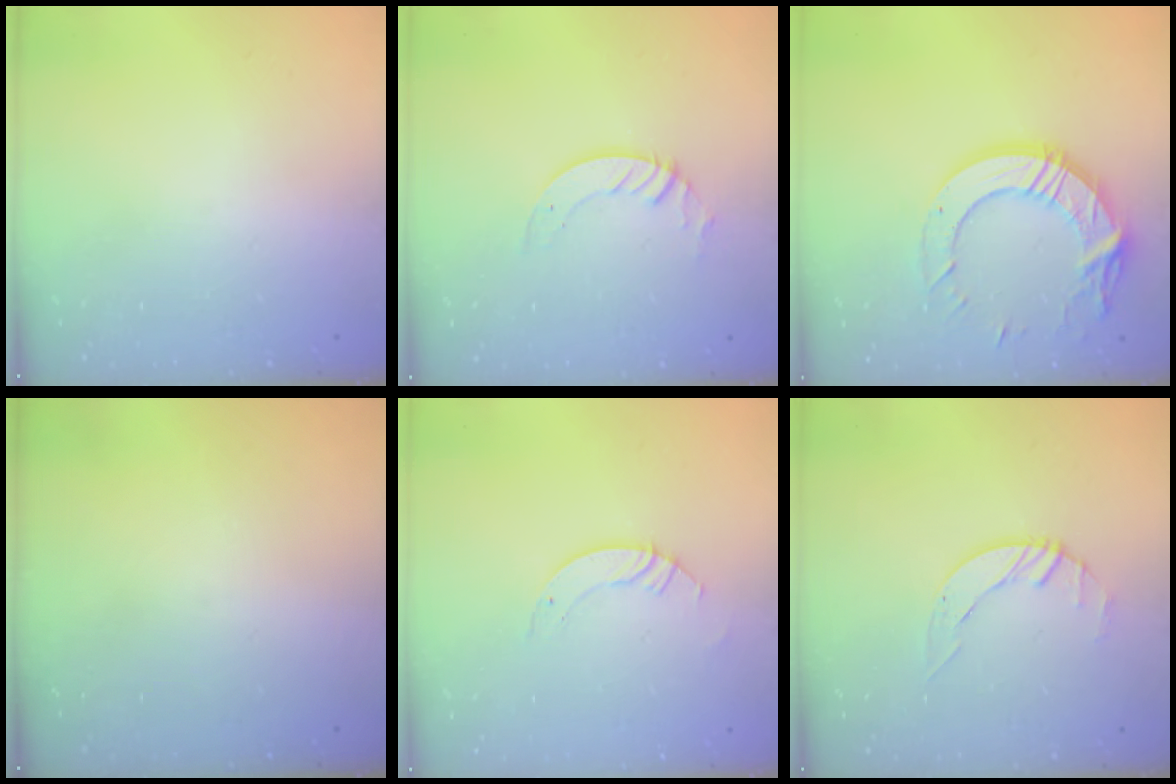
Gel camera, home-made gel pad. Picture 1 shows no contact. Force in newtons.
{"total": 3.3, "press": 3.3, "slide": 0.2}
{"total": 16.0, "press": 16.0, "slide": 1.0}
{"total": 0.0}
{"total": 3.5, "press": 3.5, "slide": 0.2}
{"total": 2.9, "press": 2.8, "slide": 0.3}